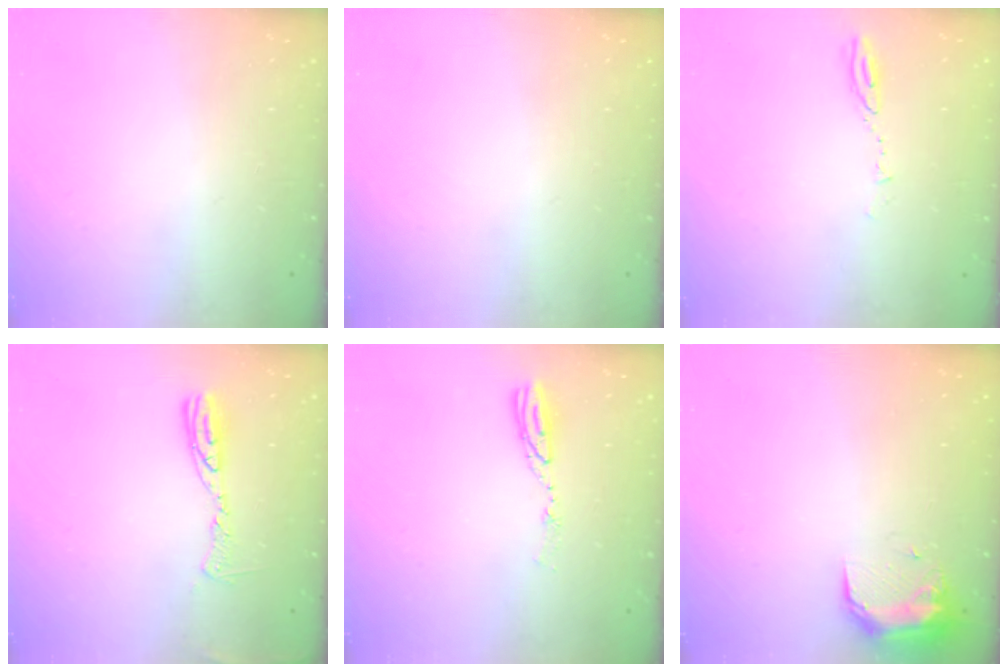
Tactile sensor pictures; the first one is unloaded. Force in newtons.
{"total": 0.0}
{"total": 4.0, "press": 4.0, "slide": 0.5}
{"total": 8.8, "press": 8.8, "slide": 0.9}
{"total": 5.2, "press": 5.2, "slide": 0.3}
{"total": 9.3, "press": 9.3, "slide": 0.7}